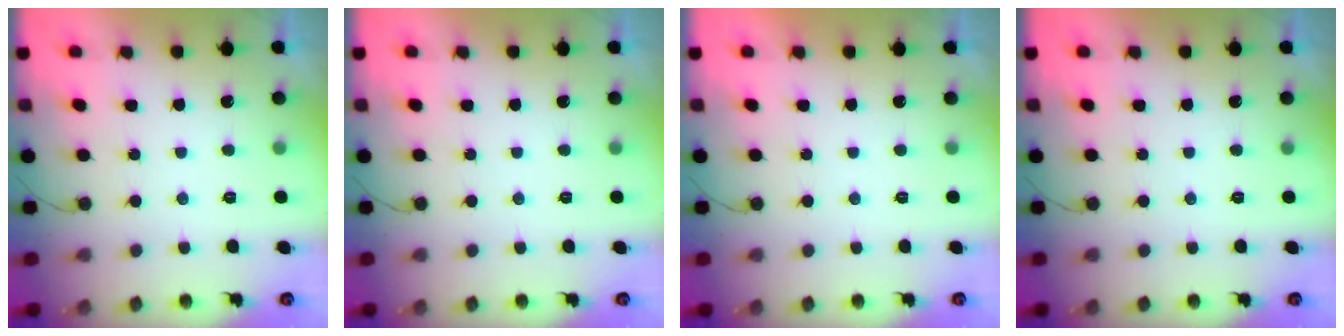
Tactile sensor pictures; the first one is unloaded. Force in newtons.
{"total": 0.0}
{"total": 1.8, "press": 1.8, "slide": 0.0}
{"total": 0.0}